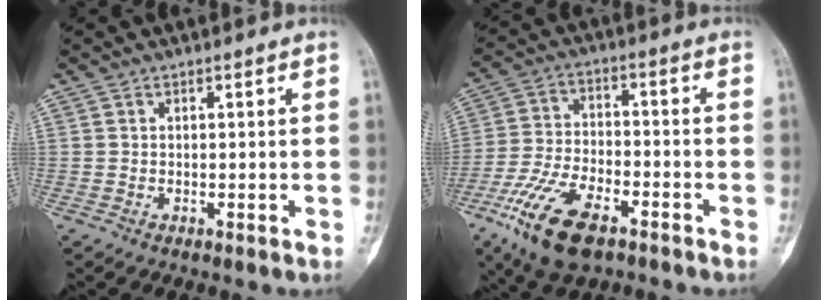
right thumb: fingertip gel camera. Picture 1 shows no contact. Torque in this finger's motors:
{"motor_torque": [0.30, 0.30, 1.23, -0.61, 0.13]}